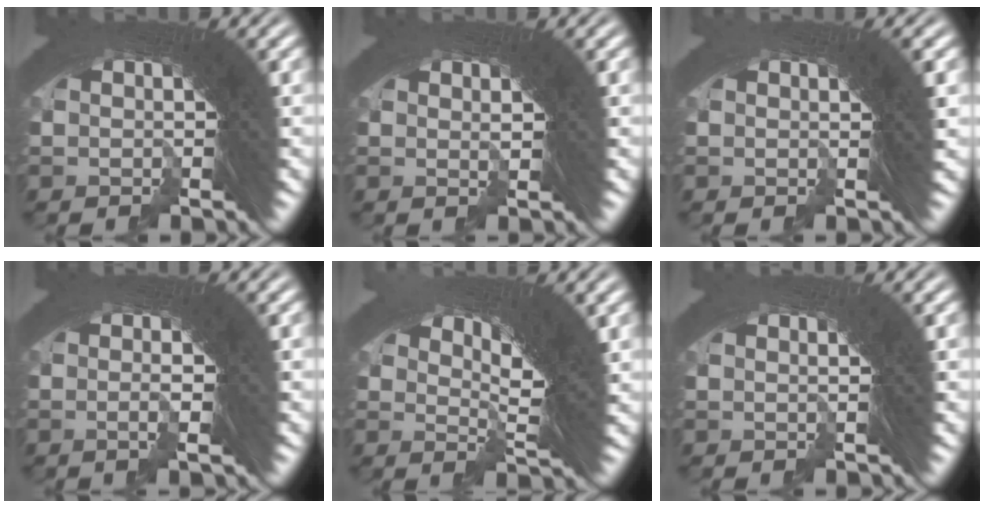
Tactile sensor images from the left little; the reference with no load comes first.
{"total": 1.9, "force": [0.1, 1.2, 1.4], "torque": [-0.026, -0.004, -0.001]}
{"total": 0.6, "force": [0.0, -0.2, 0.6], "torque": [-0.014, 0.000, 0.000]}
{"total": 3.1, "force": [0.3, 1.7, 2.6], "torque": [-0.024, 0.016, -0.008]}
{"total": 4.8, "force": [0.1, 2.2, 4.2], "torque": [-0.071, -0.023, 0.008]}
{"total": 1.1, "force": [0.3, 0.7, 0.9], "torque": [-0.021, 0.004, 0.000]}